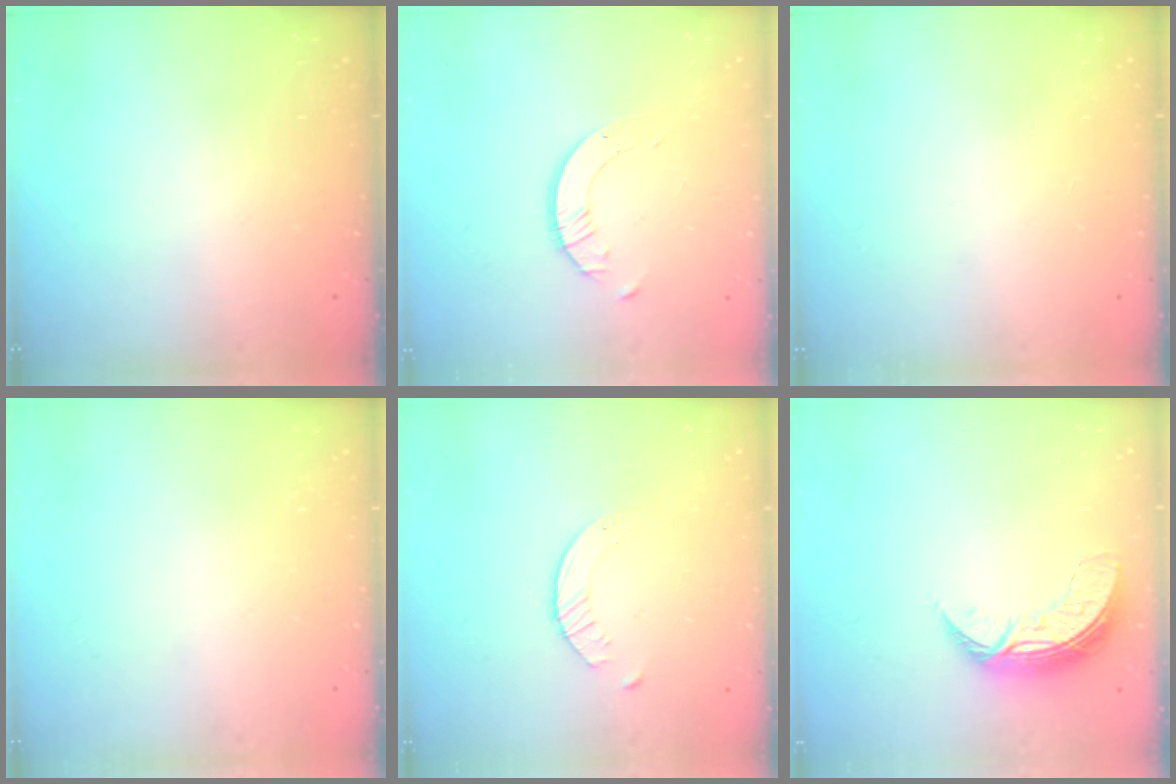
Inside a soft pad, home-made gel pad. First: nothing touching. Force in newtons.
{"total": 2.1, "press": 2.1, "slide": 0.2}
{"total": 0.0}
{"total": 0.0}
{"total": 2.1, "press": 2.0, "slide": 0.3}
{"total": 7.8, "press": 7.8, "slide": 0.7}